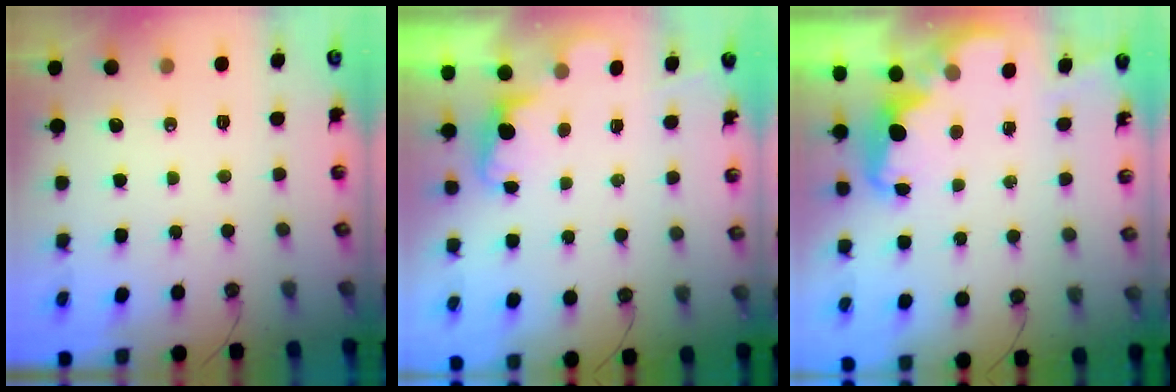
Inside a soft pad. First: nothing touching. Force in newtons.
{"total": 0.9, "press": 0.6, "slide": 0.7}
{"total": 2.2, "press": 2.2, "slide": 0.6}